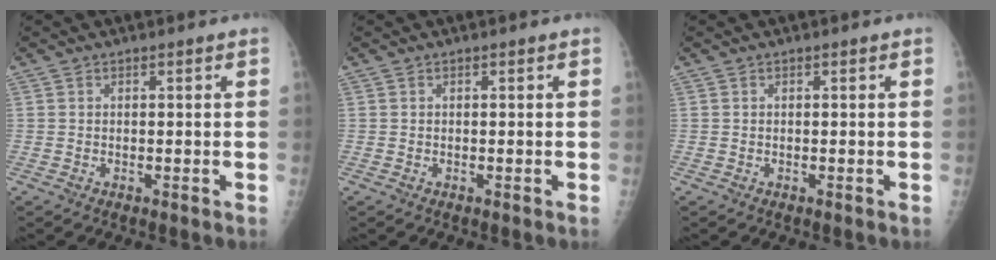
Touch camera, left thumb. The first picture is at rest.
{"total": 0.0}
{"total": 0.0}